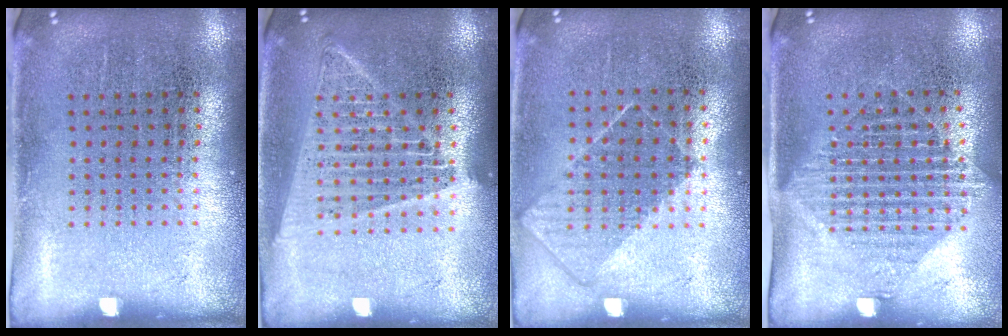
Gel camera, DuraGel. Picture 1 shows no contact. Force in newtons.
{"total": 1.5, "press": 1.4, "slide": 0.7}
{"total": 0.8, "press": 0.7, "slide": 0.4}
{"total": 1.5, "press": 1.2, "slide": 0.9}